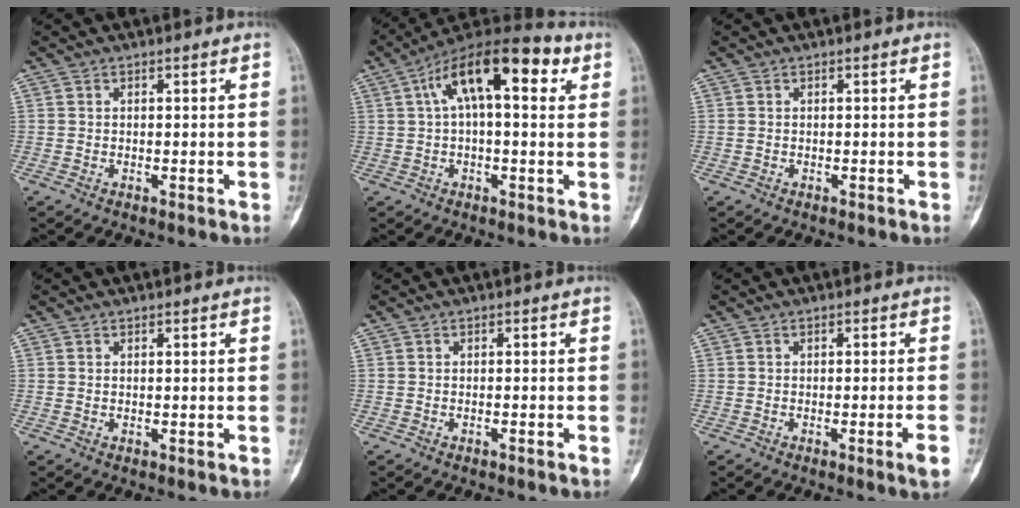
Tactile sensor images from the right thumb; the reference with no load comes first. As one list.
[{"total": 15.5, "force": [5.0, 6.4, 13.3], "torque": [-0.193, 0.034, 0.070]}, {"total": 0.0}, {"total": 0.0}, {"total": 0.6, "force": [-0.4, 0.0, 0.3], "torque": [-0.013, 0.011, -0.006]}, {"total": 2.7, "force": [-1.3, -0.1, 2.4], "torque": [-0.039, 0.001, -0.021]}]